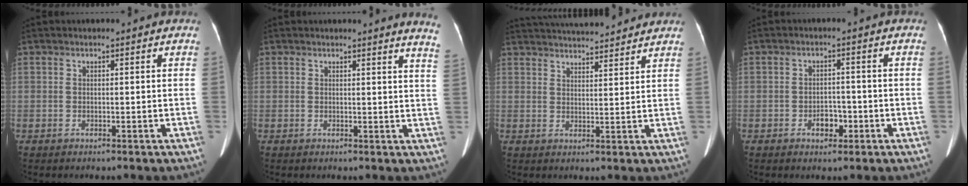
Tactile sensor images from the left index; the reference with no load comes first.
{"total": 6.7, "force": [6.3, -0.9, 2.0], "torque": [-0.011, -0.078, 0.034]}
{"total": 16.3, "force": [15.1, 2.4, 5.6], "torque": [-0.094, 0.020, 0.213]}
{"total": 3.1, "force": [-2.0, 1.8, 1.4], "torque": [-0.018, -0.012, -0.030]}